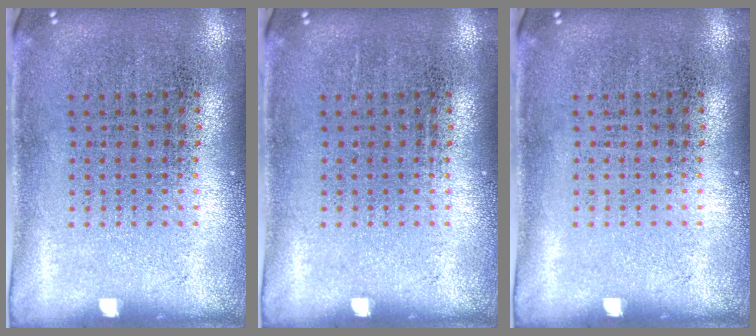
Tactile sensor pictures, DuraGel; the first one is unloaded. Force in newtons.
{"total": 0.0}
{"total": 0.0}